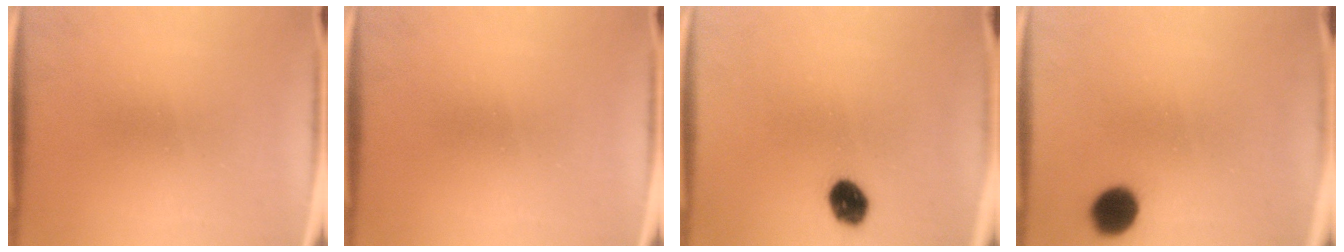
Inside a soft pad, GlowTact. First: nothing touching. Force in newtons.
{"total": 0.0}
{"total": 6.2}
{"total": 6.7}